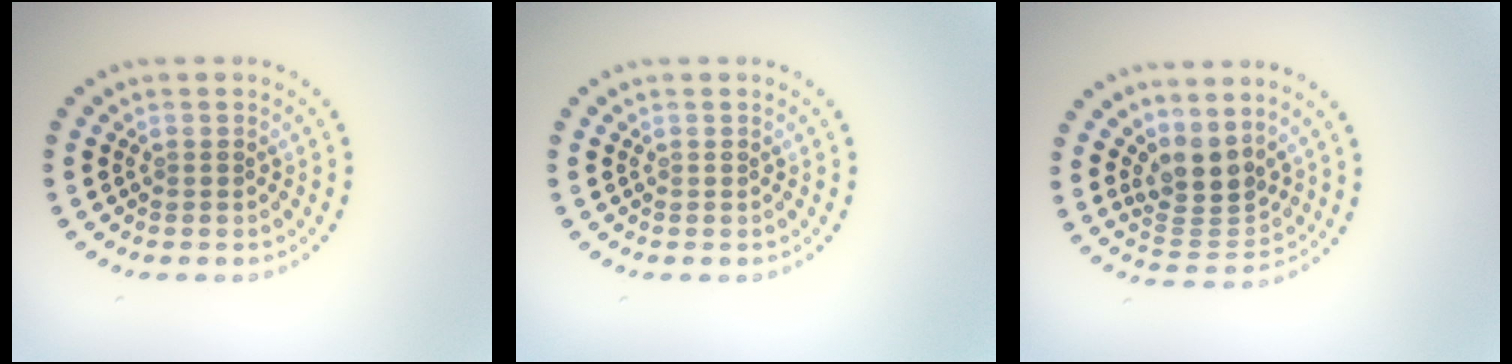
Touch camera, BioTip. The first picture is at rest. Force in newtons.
{"total": 0.0}
{"total": 3.8, "press": 3.1, "slide": 2.2}